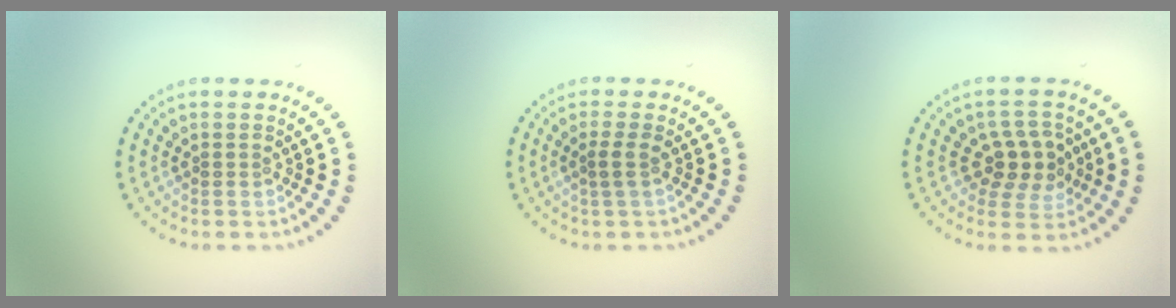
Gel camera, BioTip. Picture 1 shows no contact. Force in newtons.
{"total": 1.1, "press": 0.7, "slide": 0.8}
{"total": 3.5, "press": 3.3, "slide": 1.4}